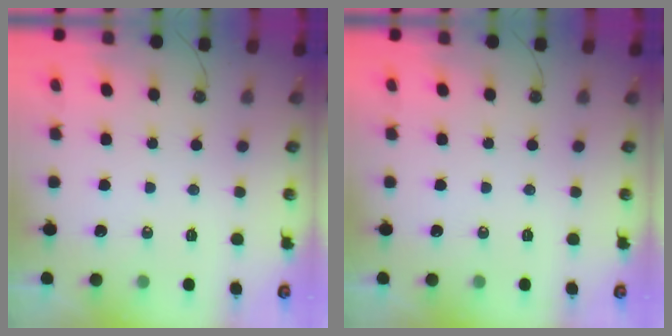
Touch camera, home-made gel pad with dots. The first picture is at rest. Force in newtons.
{"total": 0.0}